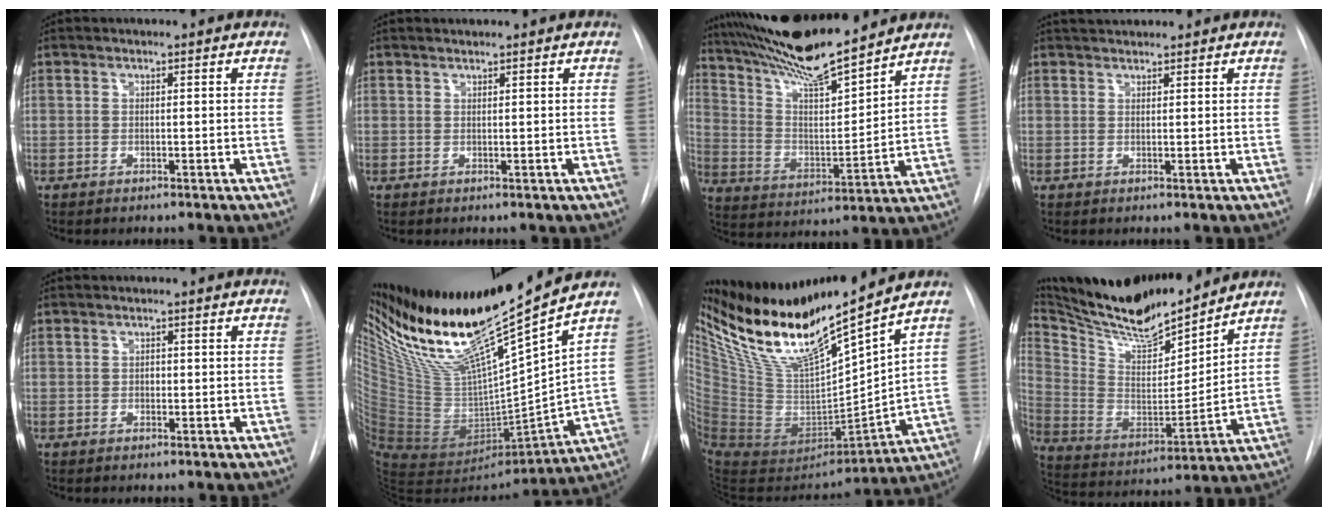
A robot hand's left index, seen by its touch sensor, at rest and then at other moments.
{"total": 1.0, "force": [0.9, -0.1, 0.2], "torque": [-0.007, 0.005, 0.021]}
{"total": 17.6, "force": [15.4, 1.0, 8.4], "torque": [-0.152, -0.005, 0.274]}
{"total": 2.8, "force": [2.7, 0.3, 0.6], "torque": [-0.011, 0.024, 0.048]}
{"total": 0.5, "force": [0.0, 0.4, 0.3], "torque": [-0.004, -0.001, -0.001]}
{"total": 22.9, "force": [18.6, 0.3, 13.4], "torque": [-0.212, -0.016, 0.340]}
{"total": 21.7, "force": [17.2, 1.4, 13.2], "torque": [-0.228, -0.015, 0.327]}
{"total": 19.8, "force": [18.1, 2.7, 7.8], "torque": [-0.156, -0.019, 0.312]}